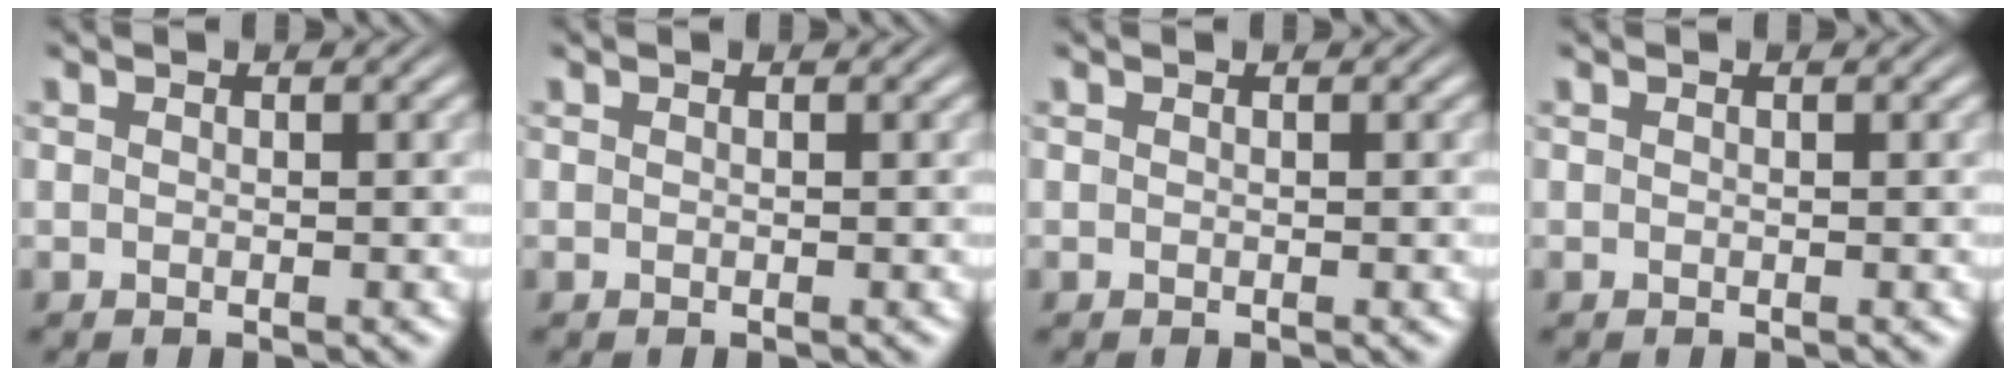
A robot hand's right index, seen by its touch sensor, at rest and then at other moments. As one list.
[{"total": 0.0}, {"total": 0.0}, {"total": 0.0}]